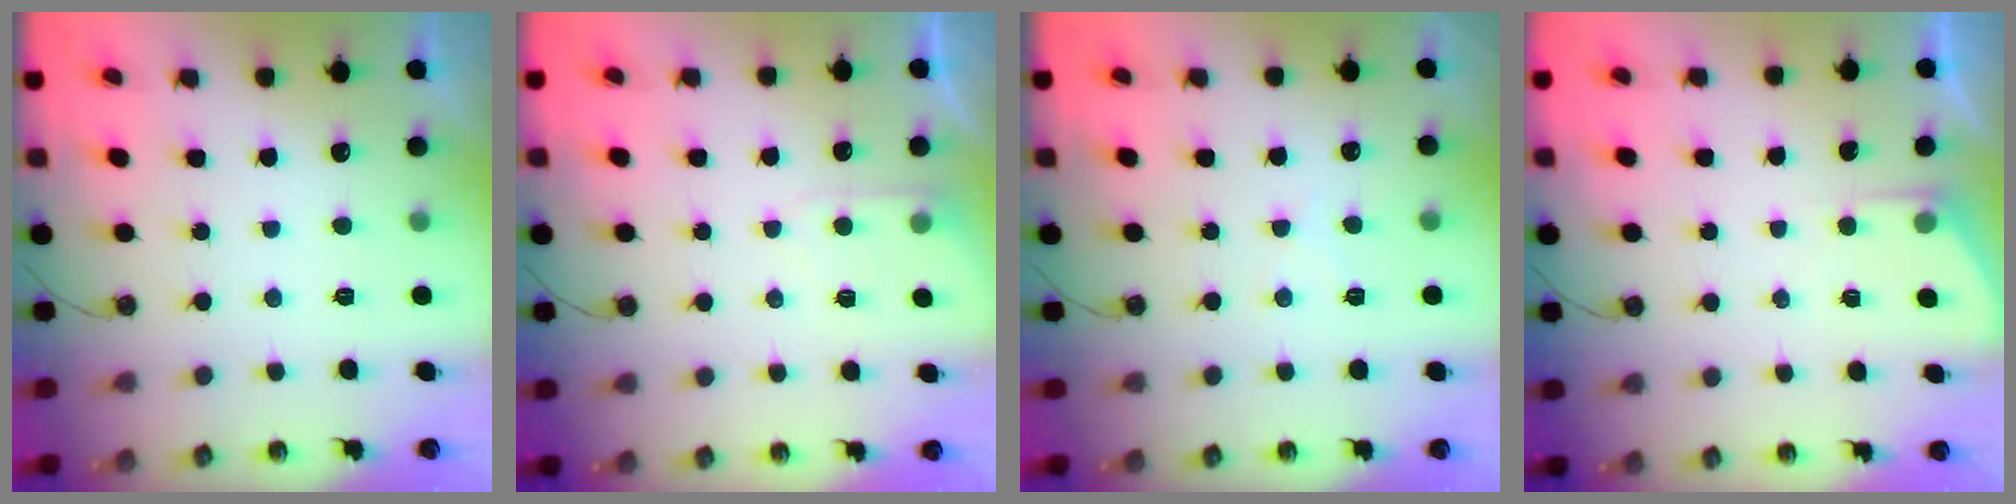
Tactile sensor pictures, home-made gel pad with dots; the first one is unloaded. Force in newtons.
{"total": 4.6, "press": 4.6, "slide": 0.6}
{"total": 5.6, "press": 5.5, "slide": 1.0}
{"total": 3.0, "press": 2.9, "slide": 0.4}